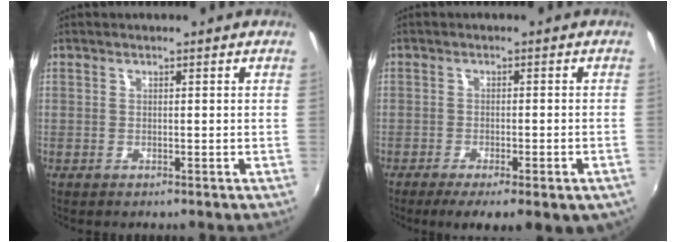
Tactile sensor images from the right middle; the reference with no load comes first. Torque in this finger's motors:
{"motor_torque": [1.06, -1.08, 0.34, 0.09]}